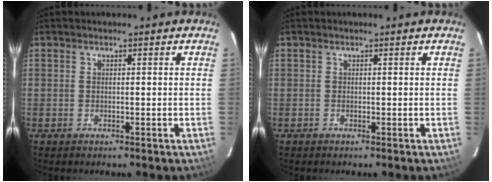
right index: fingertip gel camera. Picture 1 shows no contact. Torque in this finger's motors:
{"motor_torque": [-0.05, -0.01, -0.02, 0.01]}